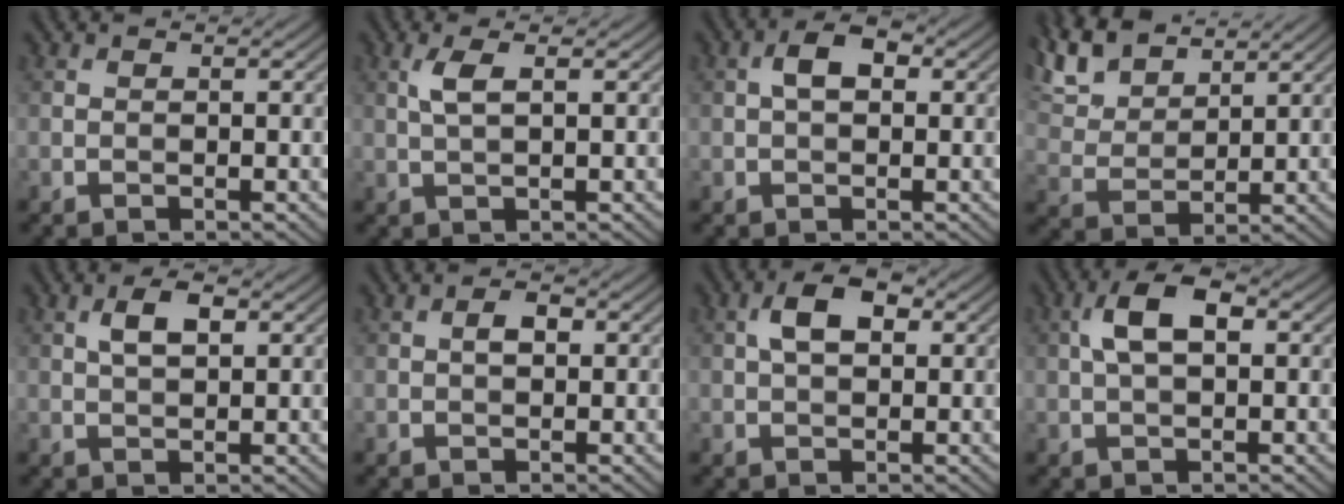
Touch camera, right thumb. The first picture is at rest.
{"total": 2.6, "force": [0.9, 0.6, 2.4], "torque": [-0.054, 0.006, 0.018]}
{"total": 3.4, "force": [0.6, 2.0, 2.7], "torque": [-0.049, 0.009, 0.005]}
{"total": 9.5, "force": [7.2, 3.8, 4.9], "torque": [-0.145, 0.020, 0.139]}
{"total": 3.4, "force": [1.1, 1.5, 2.8], "torque": [-0.056, 0.006, 0.021]}
{"total": 1.8, "force": [0.2, 1.0, 1.4], "torque": [-0.024, 0.005, 0.000]}
{"total": 4.6, "force": [1.1, 2.5, 3.7], "torque": [-0.070, 0.010, 0.015]}
{"total": 5.3, "force": [1.0, 2.5, 4.5], "torque": [-0.093, 0.011, 0.014]}